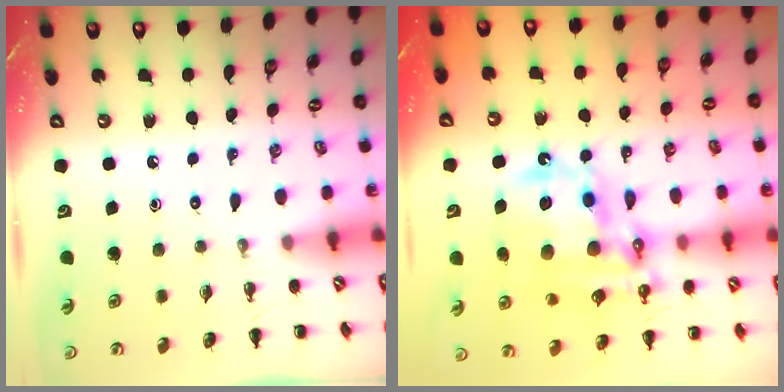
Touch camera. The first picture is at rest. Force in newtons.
{"total": 18.7, "press": 18.1, "slide": 4.6}